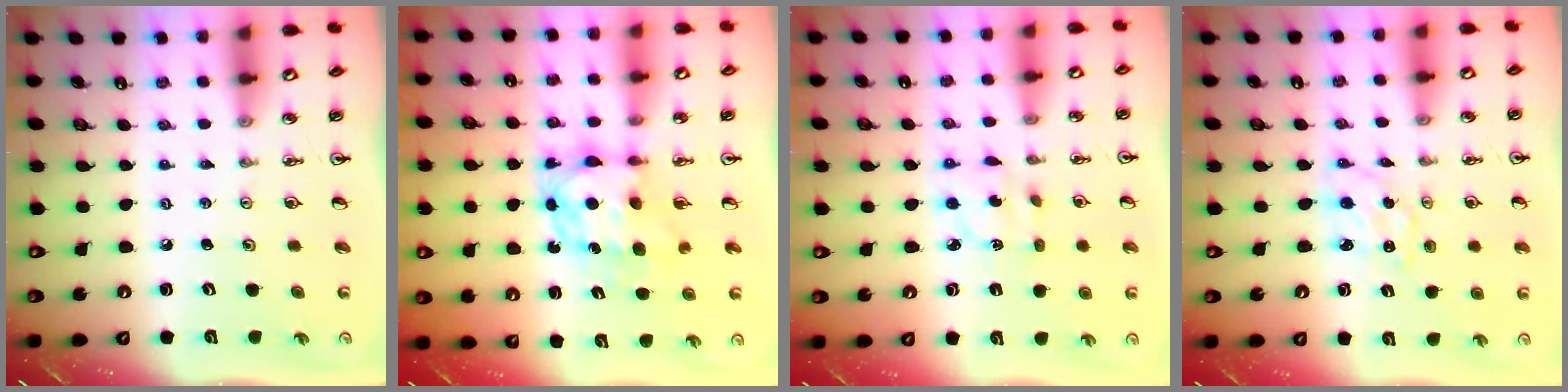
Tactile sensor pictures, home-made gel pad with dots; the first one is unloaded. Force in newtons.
{"total": 7.5, "press": 7.5, "slide": 0.7}
{"total": 3.5, "press": 3.5, "slide": 0.2}
{"total": 2.0, "press": 2.0, "slide": 0.2}